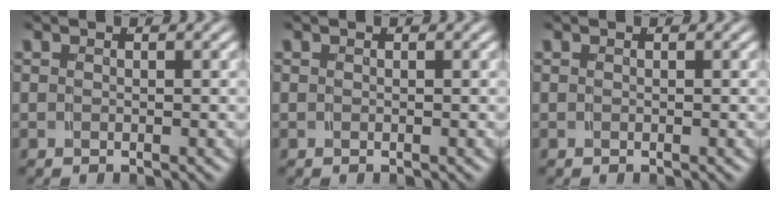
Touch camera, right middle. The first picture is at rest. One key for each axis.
{"total": 0.0}
{"total": 0.0}